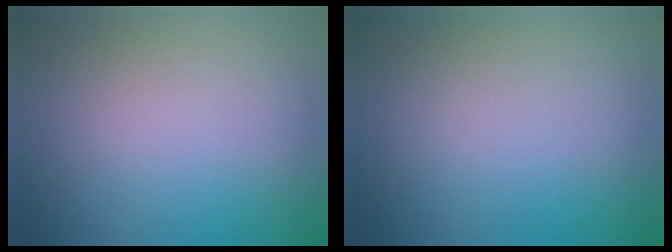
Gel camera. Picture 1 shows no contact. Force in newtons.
{"total": 0.0}